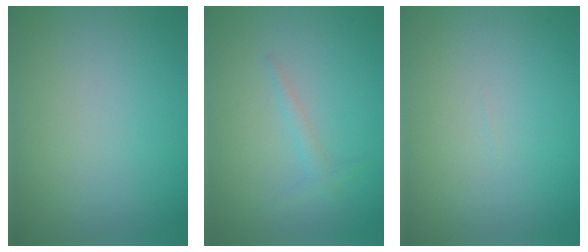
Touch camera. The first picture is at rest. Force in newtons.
{"total": 1.0, "press": 1.0, "slide": 0.1}
{"total": 0.0}